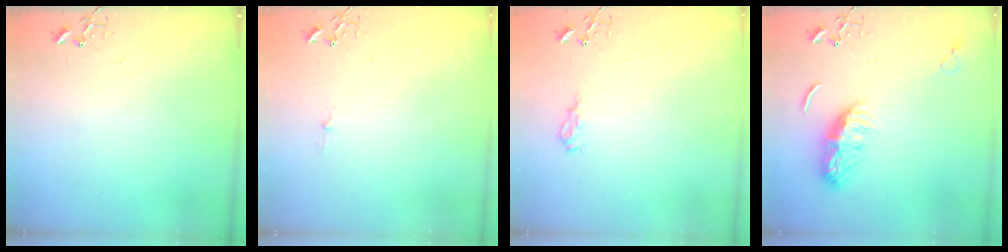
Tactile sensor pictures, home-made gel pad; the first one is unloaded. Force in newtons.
{"total": 2.6, "press": 2.5, "slide": 0.4}
{"total": 8.2, "press": 8.2, "slide": 0.9}
{"total": 9.1, "press": 9.1, "slide": 0.2}